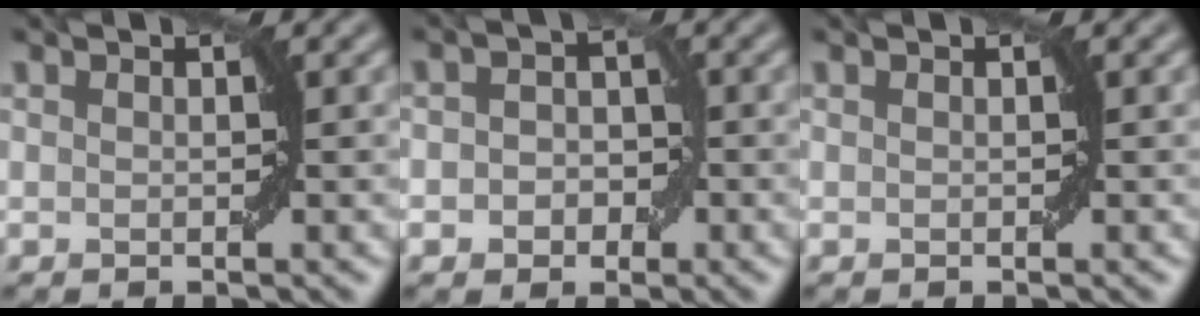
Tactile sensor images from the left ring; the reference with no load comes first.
{"total": 2.7, "force": [-0.7, 2.2, 1.4], "torque": [0.002, 0.000, -0.019]}
{"total": 0.0}